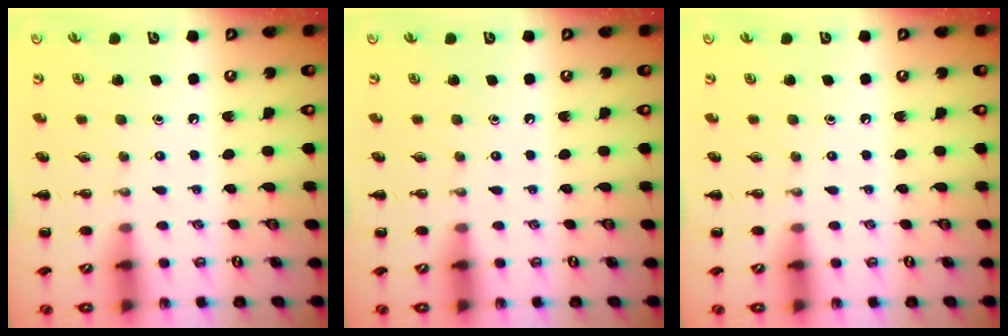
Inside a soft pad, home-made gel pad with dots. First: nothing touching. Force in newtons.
{"total": 0.0}
{"total": 0.0}